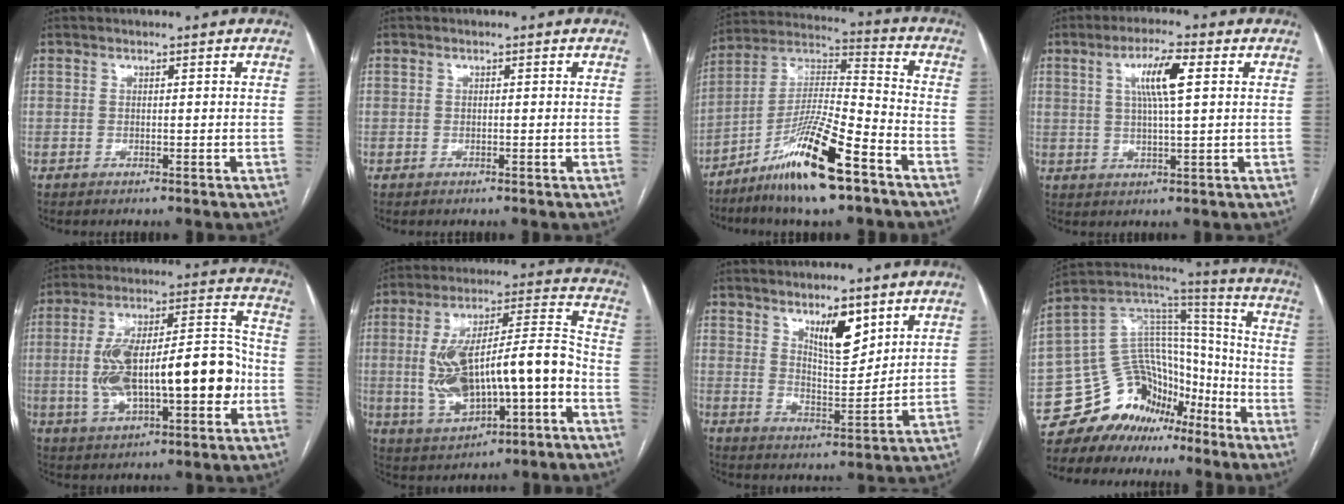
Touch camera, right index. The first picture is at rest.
{"total": 0.0}
{"total": 16.5, "force": [-9.8, 1.8, 13.1], "torque": [-0.256, -0.009, -0.176]}
{"total": 7.0, "force": [2.1, 0.6, 6.6], "torque": [-0.123, 0.007, 0.038]}
{"total": 20.6, "force": [-2.9, 6.4, 19.3], "torque": [-0.340, 0.031, -0.036]}
{"total": 18.7, "force": [-3.8, 5.1, 17.5], "torque": [-0.326, 0.023, -0.047]}
{"total": 7.6, "force": [4.6, 2.3, 5.6], "torque": [-0.098, -0.007, 0.082]}
{"total": 15.2, "force": [-11.4, 9.4, 3.3], "torque": [-0.053, 0.103, -0.198]}